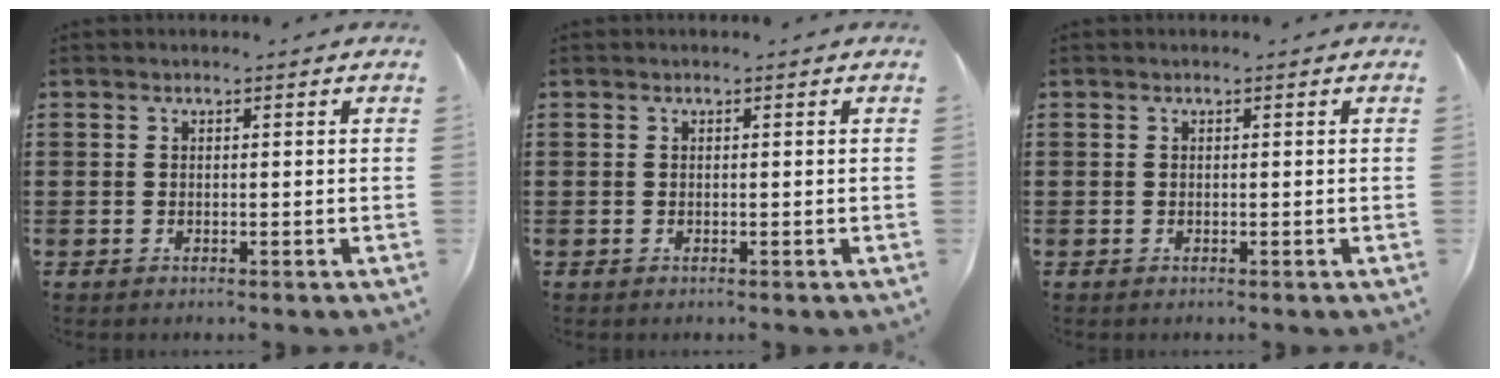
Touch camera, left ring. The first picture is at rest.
{"total": 0.0}
{"total": 0.0}